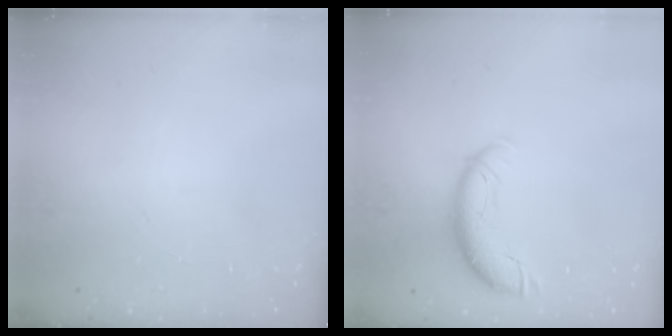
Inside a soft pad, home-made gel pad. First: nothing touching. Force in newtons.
{"total": 9.9, "press": 9.9, "slide": 1.3}